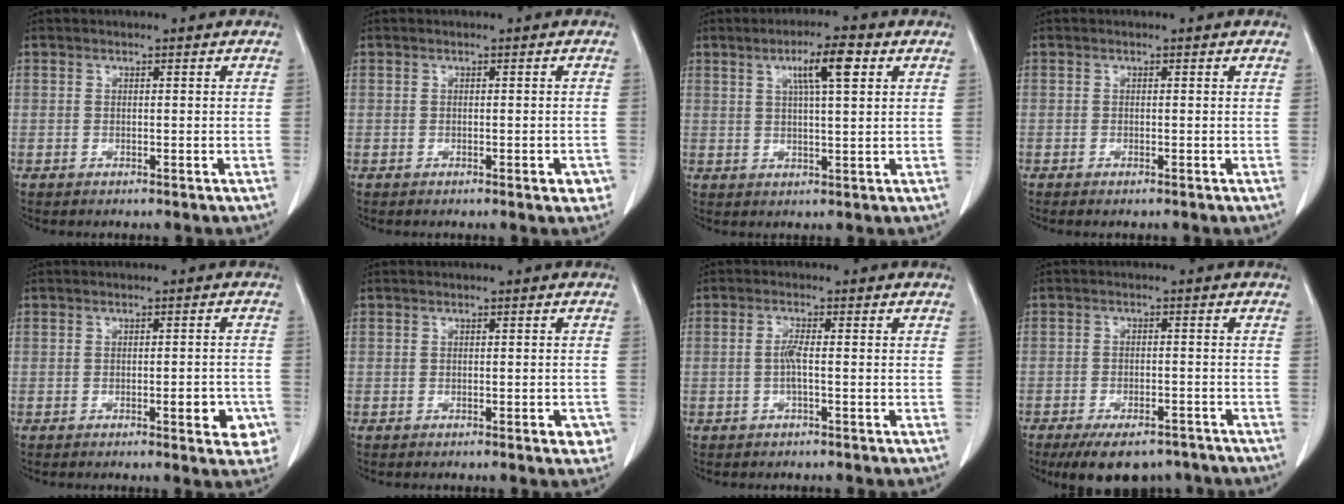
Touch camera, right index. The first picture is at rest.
{"total": 1.8, "force": [-0.9, 0.6, 1.4], "torque": [-0.012, 0.001, -0.010]}
{"total": 6.6, "force": [2.8, 0.6, 6.0], "torque": [-0.105, 0.008, 0.046]}
{"total": 0.6, "force": [-0.4, 0.2, 0.4], "torque": [-0.010, -0.001, -0.006]}
{"total": 4.8, "force": [-1.9, 1.5, 4.1], "torque": [-0.042, -0.001, -0.020]}
{"total": 2.1, "force": [-1.0, 0.7, 1.7], "torque": [-0.013, 0.002, -0.011]}
{"total": 2.0, "force": [-0.3, 0.0, 2.0], "torque": [-0.038, 0.003, -0.006]}
{"total": 10.7, "force": [-8.6, 4.2, 4.6], "torque": [-0.064, -0.004, -0.121]}